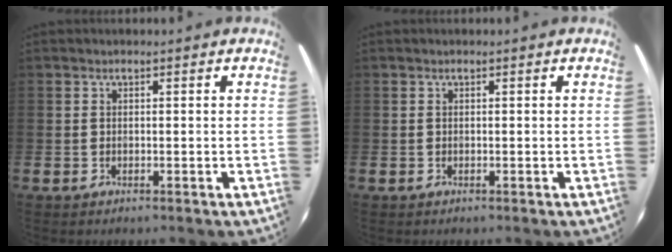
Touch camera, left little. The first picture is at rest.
{"total": 0.0}